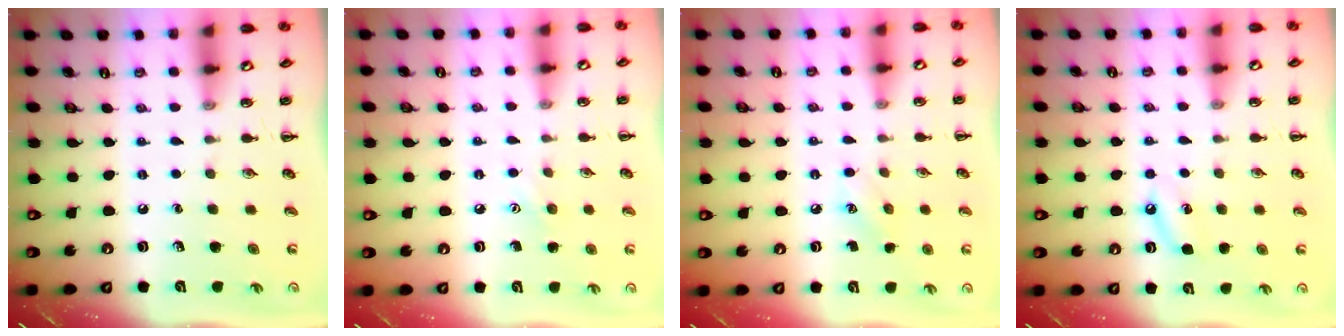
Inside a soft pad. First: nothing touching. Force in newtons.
{"total": 5.4, "press": 5.3, "slide": 1.3}
{"total": 5.5, "press": 5.3, "slide": 1.4}
{"total": 4.6, "press": 4.4, "slide": 1.4}